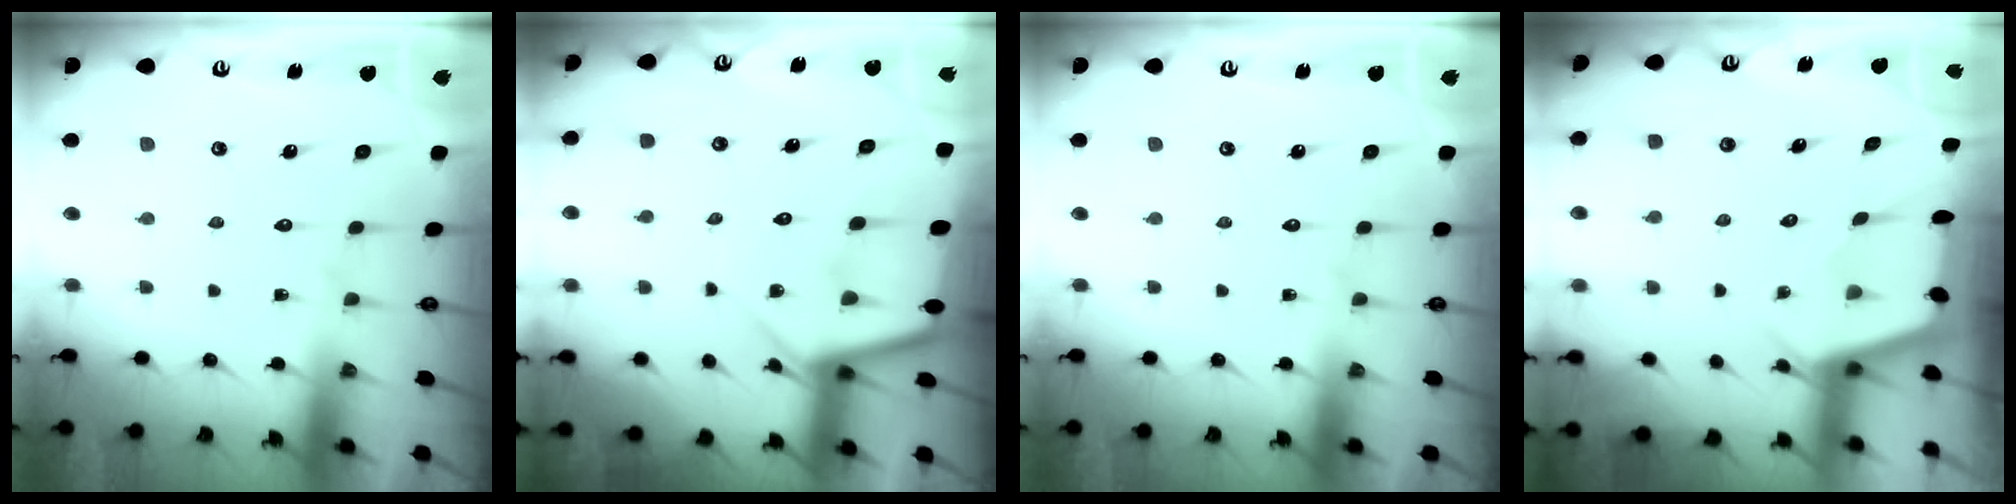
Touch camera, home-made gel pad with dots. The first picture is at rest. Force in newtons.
{"total": 7.3, "press": 7.3, "slide": 0.5}
{"total": 0.0}
{"total": 2.6, "press": 2.5, "slide": 0.3}